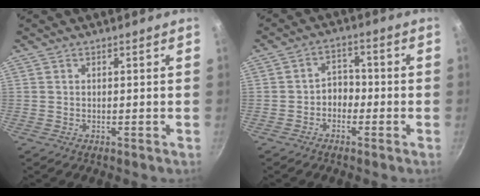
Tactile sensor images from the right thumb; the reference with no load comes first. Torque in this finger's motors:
{"motor_torque": [-0.14, 0.16, 0.05, 0.12, 0.06]}